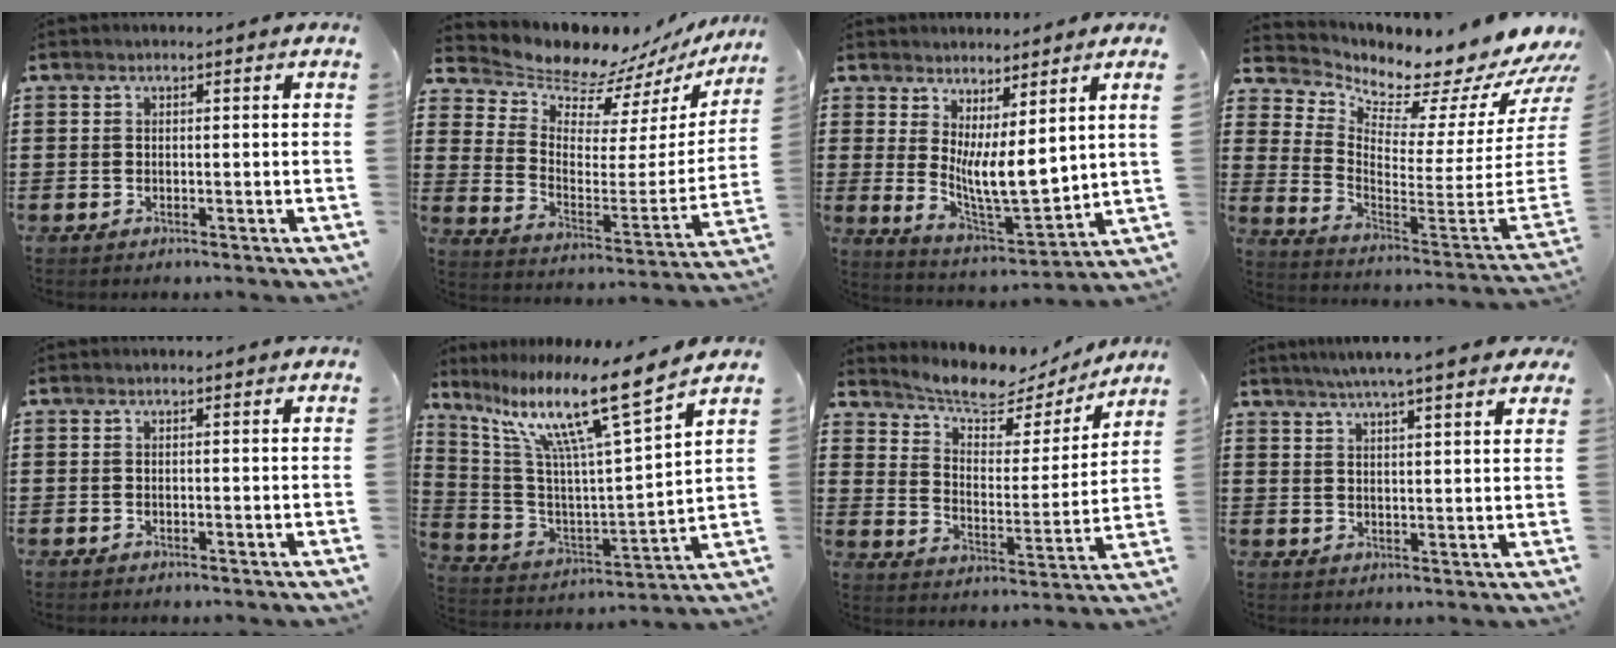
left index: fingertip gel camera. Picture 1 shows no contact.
{"total": 8.1, "force": [7.6, 2.3, 1.0], "torque": [-0.050, -0.070, 0.130]}
{"total": 7.5, "force": [2.5, 1.7, 6.9], "torque": [-0.124, -0.030, 0.044]}
{"total": 4.4, "force": [4.4, 0.4, 0.5], "torque": [-0.020, -0.077, 0.063]}
{"total": 0.0}
{"total": 13.4, "force": [8.9, 0.6, 10.0], "torque": [-0.212, -0.055, 0.135]}
{"total": 6.6, "force": [6.1, 1.6, 1.8], "torque": [-0.061, -0.044, 0.103]}
{"total": 4.7, "force": [3.9, 0.1, 2.5], "torque": [-0.060, -0.007, 0.068]}